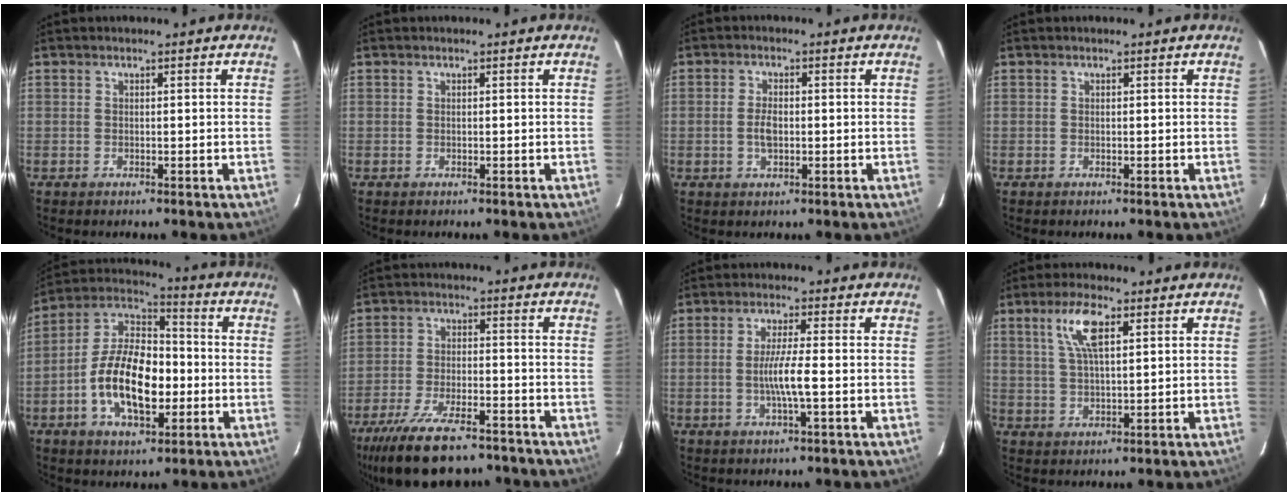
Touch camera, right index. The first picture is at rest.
{"total": 0.0}
{"total": 3.4, "force": [-0.4, 1.8, 2.8], "torque": [-0.054, 0.001, -0.004]}
{"total": 0.0}
{"total": 16.3, "force": [-3.9, 8.4, 13.4], "torque": [-0.259, 0.013, -0.068]}
{"total": 17.4, "force": [-13.3, 6.1, 9.5], "torque": [-0.202, -0.030, -0.210]}
{"total": 5.6, "force": [-1.2, -0.2, 5.4], "torque": [-0.097, -0.006, -0.021]}
{"total": 7.4, "force": [3.2, 2.2, 6.3], "torque": [-0.122, 0.009, 0.064]}